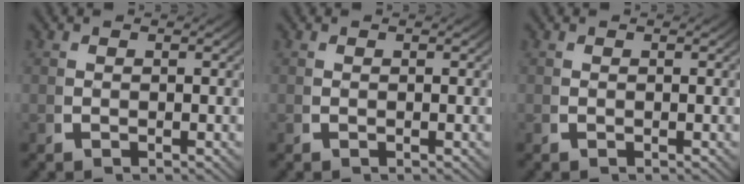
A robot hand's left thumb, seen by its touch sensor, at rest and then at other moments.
{"total": 0.0}
{"total": 0.0}